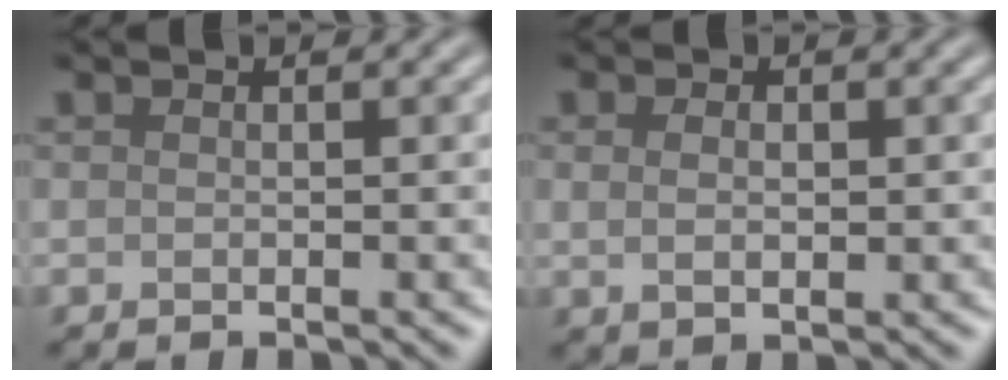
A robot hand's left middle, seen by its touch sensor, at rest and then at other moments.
{"total": 1.8, "force": [0.3, 1.1, 1.4], "torque": [-0.024, -0.003, 0.011]}